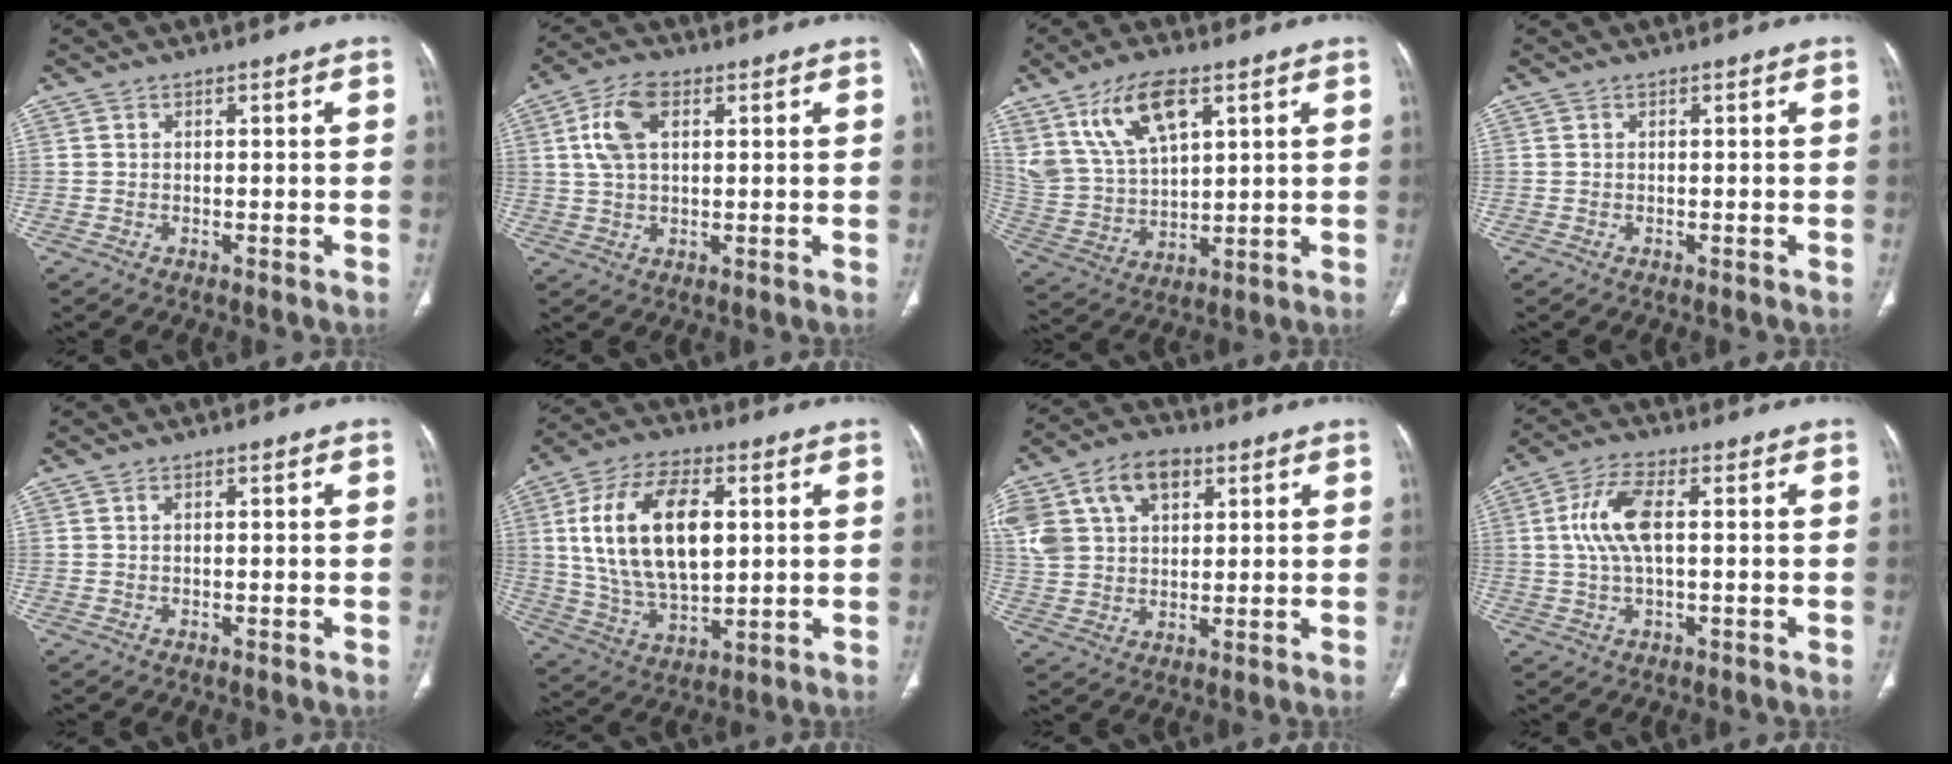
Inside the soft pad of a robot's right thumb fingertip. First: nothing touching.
{"total": 8.3, "force": [2.6, 4.6, 6.4], "torque": [-0.131, 0.010, 0.051]}
{"total": 14.7, "force": [8.0, 7.0, 10.2], "torque": [-0.186, -0.022, 0.167]}
{"total": 0.0}
{"total": 0.7, "force": [0.3, 0.3, 0.5], "torque": [-0.010, 0.004, 0.007]}
{"total": 20.2, "force": [4.0, 10.9, 16.5], "torque": [-0.293, -0.007, 0.078]}
{"total": 18.2, "force": [7.2, 12.3, 11.2], "torque": [-0.229, 0.019, 0.132]}
{"total": 8.7, "force": [1.1, 3.6, 7.8], "torque": [-0.177, 0.015, 0.021]}